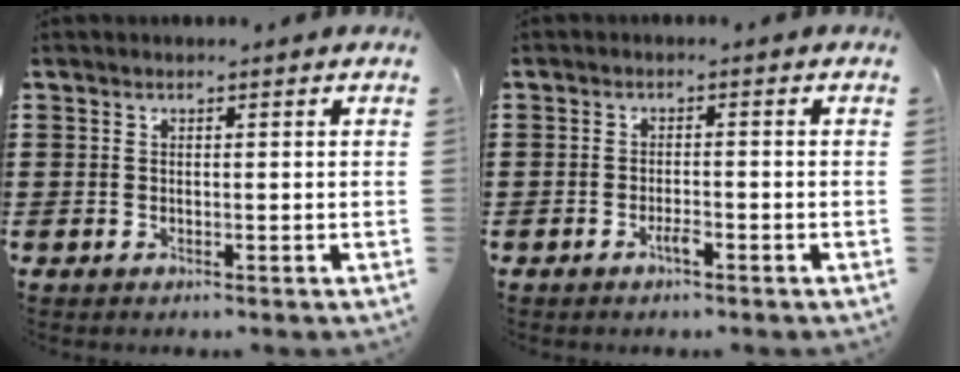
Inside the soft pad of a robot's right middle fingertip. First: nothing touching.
{"total": 1.9, "force": [-1.2, 0.3, 1.4], "torque": [-0.028, -0.003, -0.021]}